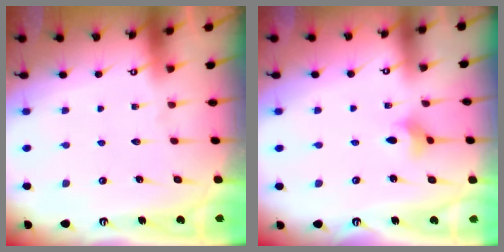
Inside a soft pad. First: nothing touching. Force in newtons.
{"total": 3.5, "press": 3.4, "slide": 0.8}